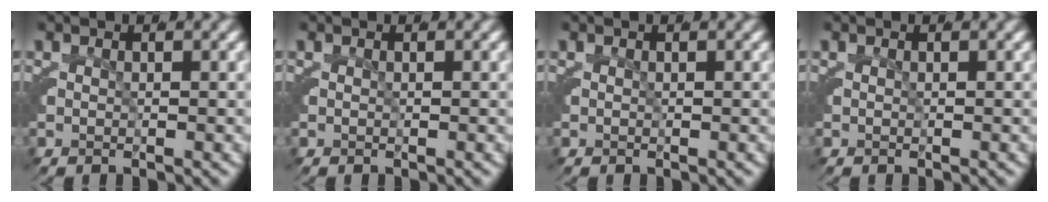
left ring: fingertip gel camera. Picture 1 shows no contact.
{"total": 0.0}
{"total": 0.0}
{"total": 0.0}